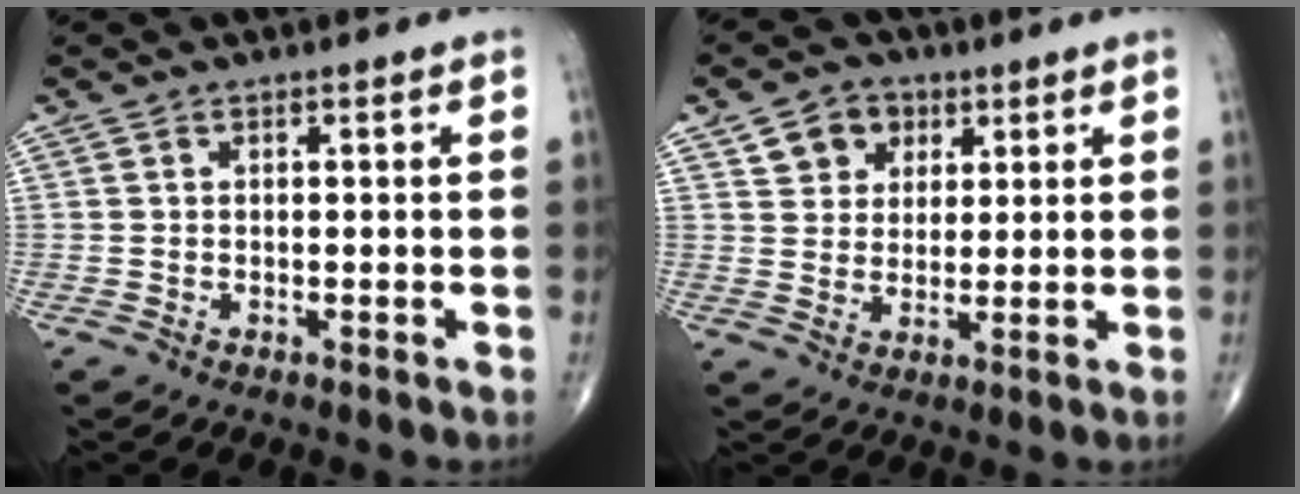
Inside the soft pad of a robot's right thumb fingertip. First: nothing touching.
{"total": 7.0, "force": [3.4, 5.7, 2.5], "torque": [-0.007, -0.011, 0.054]}